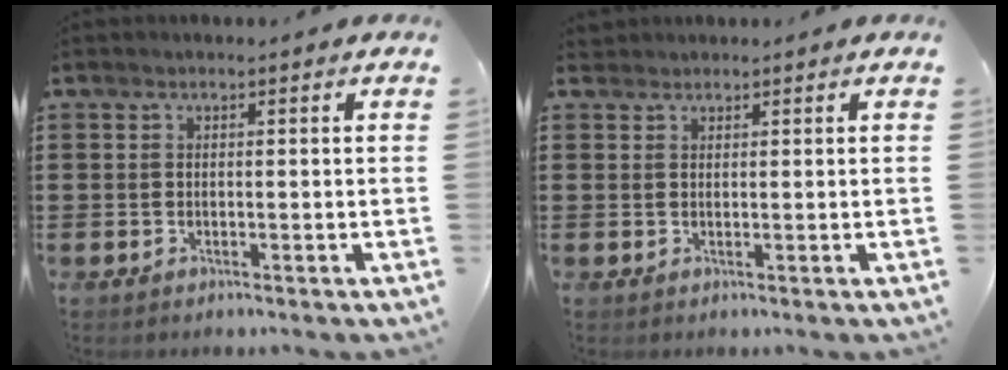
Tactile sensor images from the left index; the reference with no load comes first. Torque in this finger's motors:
{"motor_torque": [0.01, -0.01, -0.05, -0.03]}